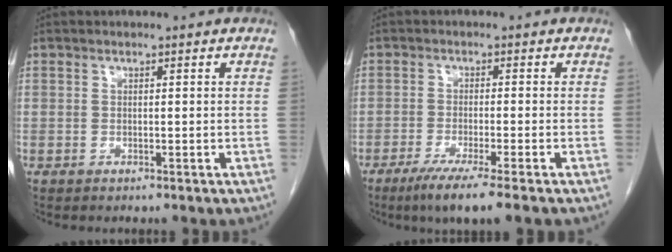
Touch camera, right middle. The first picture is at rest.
{"total": 7.0, "force": [-4.8, -0.6, 5.0], "torque": [-0.079, -0.019, -0.081]}